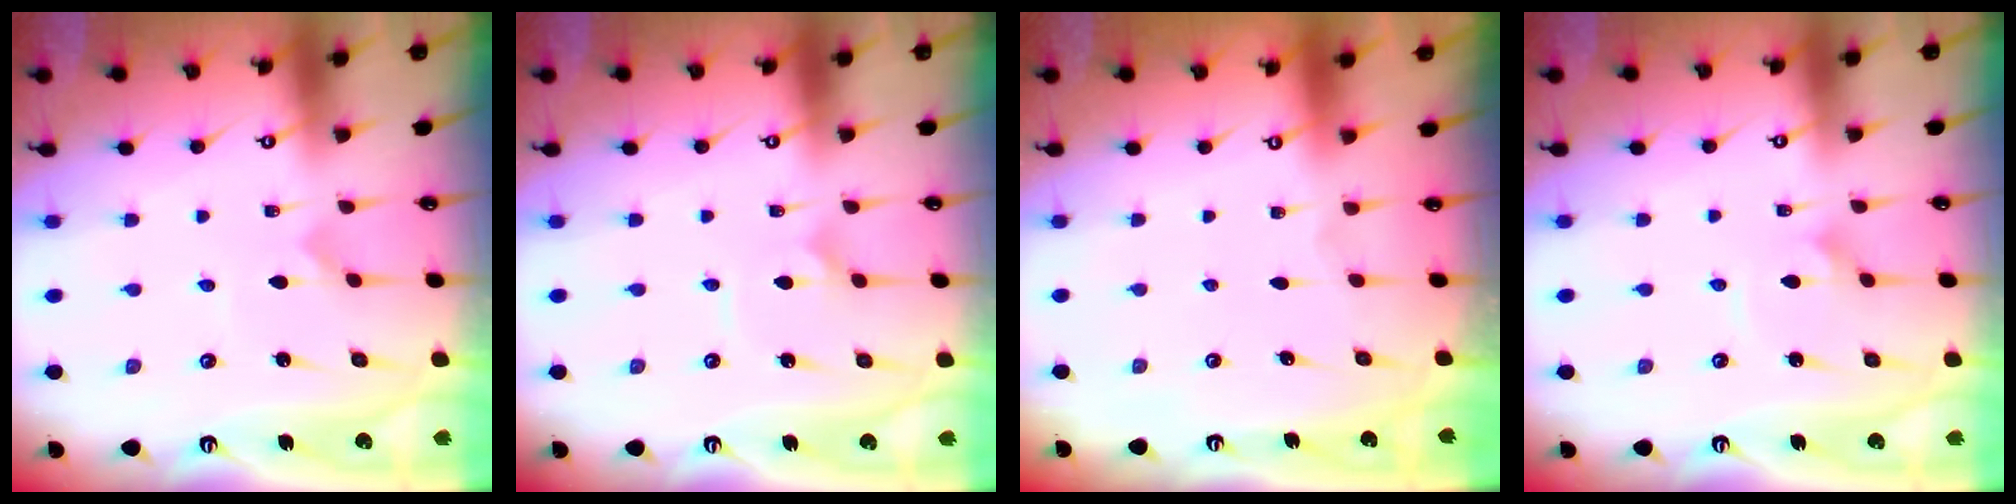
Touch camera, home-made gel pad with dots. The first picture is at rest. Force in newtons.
{"total": 1.8, "press": 1.8, "slide": 0.1}
{"total": 0.0}
{"total": 2.3, "press": 2.3, "slide": 0.1}